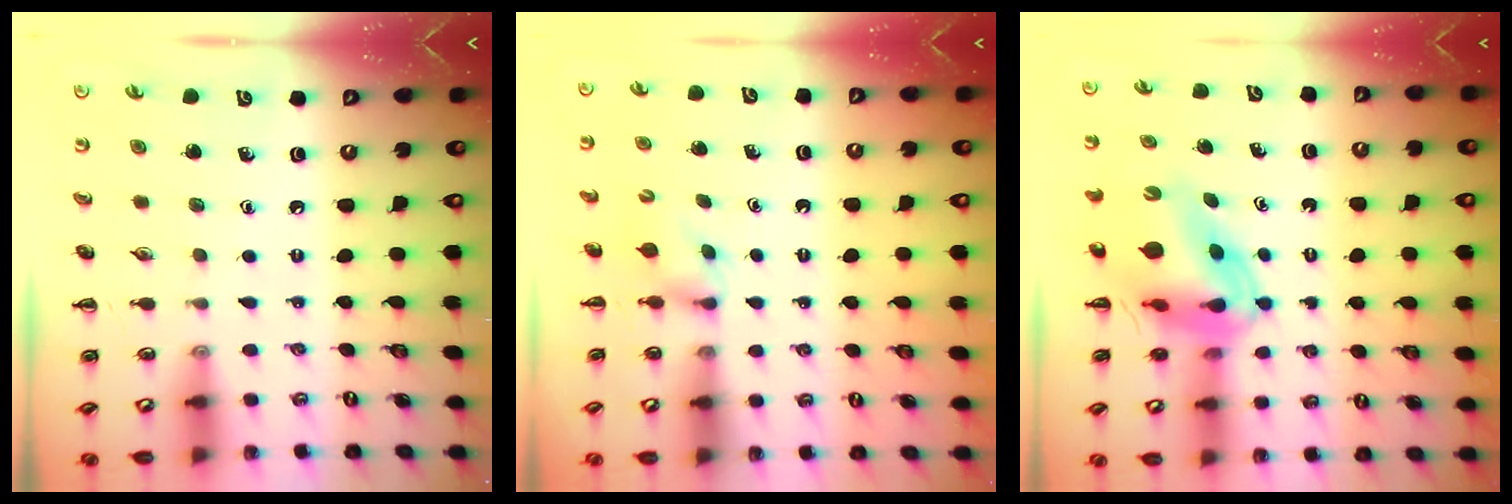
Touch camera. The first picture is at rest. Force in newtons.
{"total": 2.8, "press": 2.5, "slide": 1.3}
{"total": 10.2, "press": 9.8, "slide": 2.8}